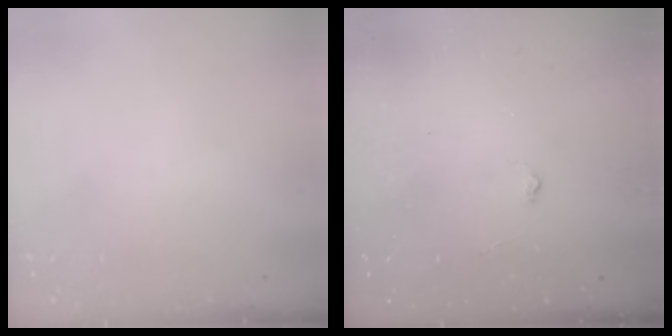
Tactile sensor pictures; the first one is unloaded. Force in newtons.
{"total": 3.0, "press": 3.0, "slide": 0.3}